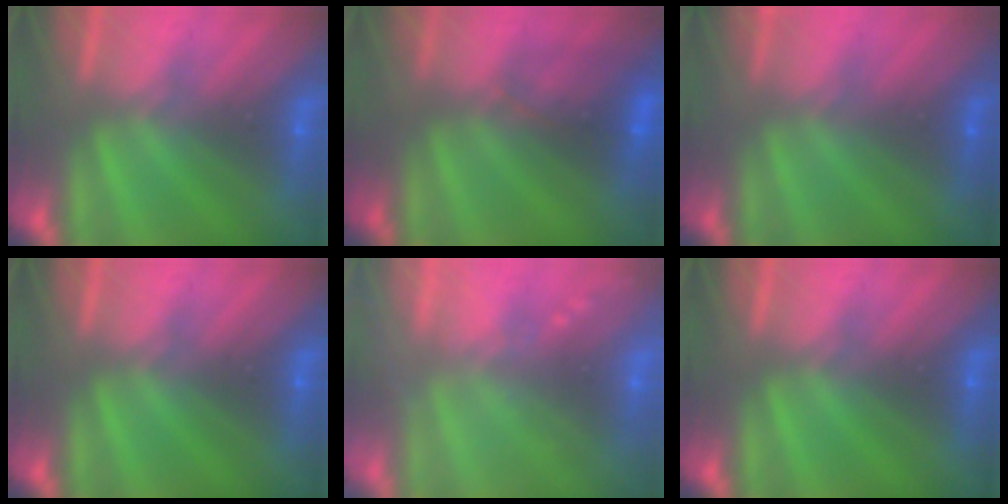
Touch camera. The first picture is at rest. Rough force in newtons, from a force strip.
{"total": 3.9}
{"total": 2.4}
{"total": 0.0}
{"total": 2.4}
{"total": 0.0}